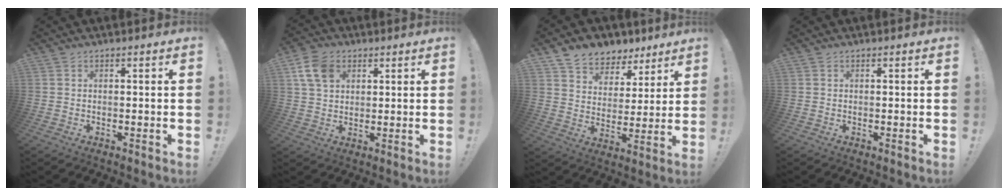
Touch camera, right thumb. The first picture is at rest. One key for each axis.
{"total": 9.3, "fx": 4.0, "fy": 6.5, "fz": 5.3, "tx": -0.095, "ty": -0.002, "tz": 0.078}
{"total": 7.7, "fx": 5.8, "fy": 5.1, "fz": 0.8, "tx": -0.018, "ty": -0.053, "tz": 0.115}
{"total": 0.0}